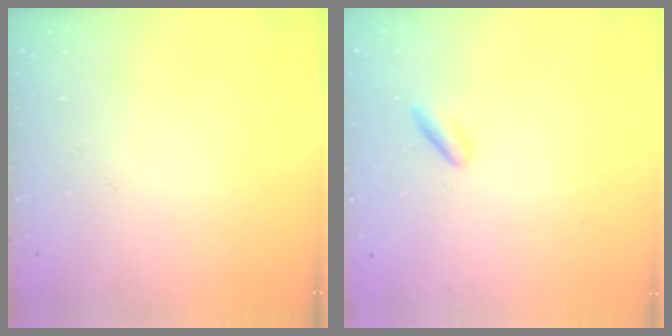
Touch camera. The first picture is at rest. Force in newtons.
{"total": 1.4, "press": 1.2, "slide": 0.8}